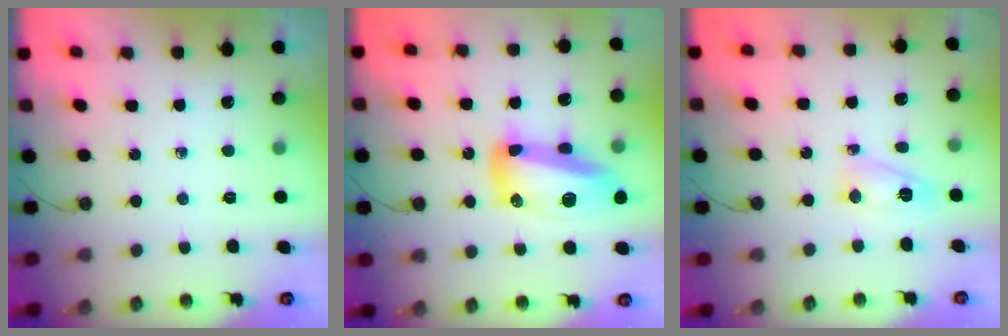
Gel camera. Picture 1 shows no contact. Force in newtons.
{"total": 16.6, "press": 16.5, "slide": 1.1}
{"total": 5.7, "press": 5.6, "slide": 0.5}